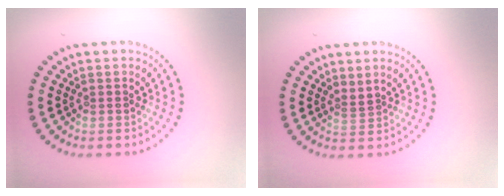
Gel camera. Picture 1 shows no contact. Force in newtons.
{"total": 0.9, "press": 0.3, "slide": 0.9}